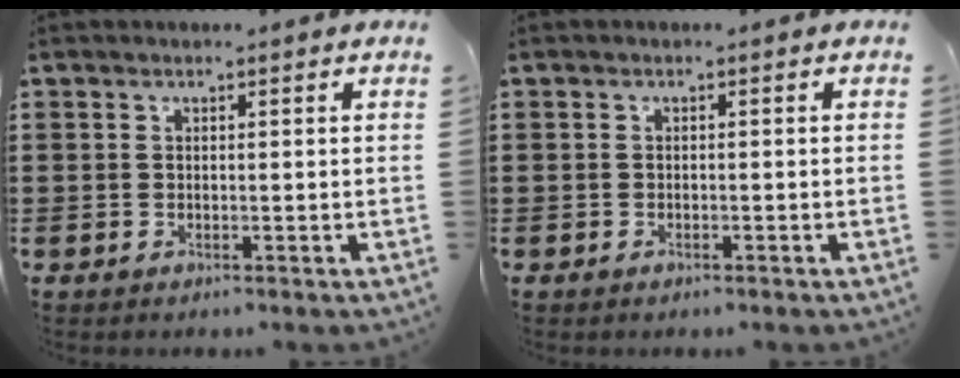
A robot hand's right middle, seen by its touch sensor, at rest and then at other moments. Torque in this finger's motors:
{"motor_torque": [0.01, 0.02, 0.07, -0.01]}